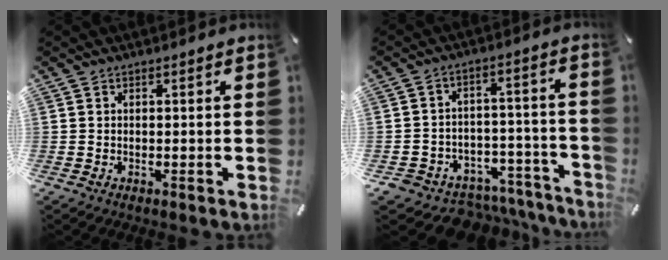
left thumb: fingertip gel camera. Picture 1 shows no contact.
{"total": 7.2, "force": [-4.2, 5.7, 1.5], "torque": [-0.021, 0.022, -0.065]}